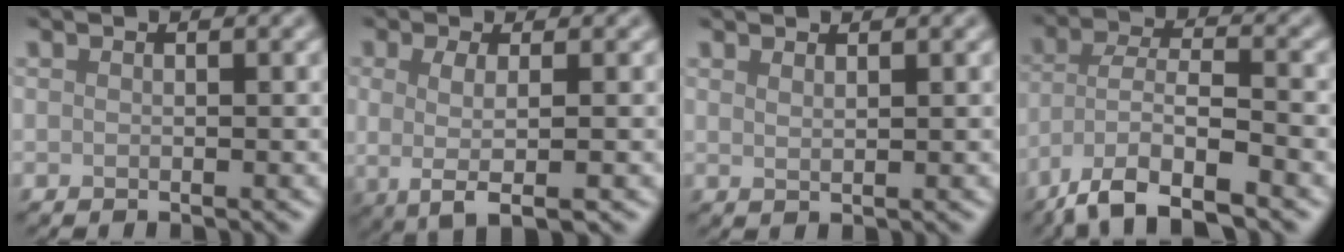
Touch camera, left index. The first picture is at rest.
{"total": 3.4, "force": [-0.3, 0.9, 3.2], "torque": [-0.056, -0.004, -0.007]}
{"total": 1.1, "force": [0.8, 0.3, 0.6], "torque": [-0.006, -0.001, 0.012]}
{"total": 8.1, "force": [-5.2, 2.5, 5.7], "torque": [-0.103, -0.002, -0.102]}